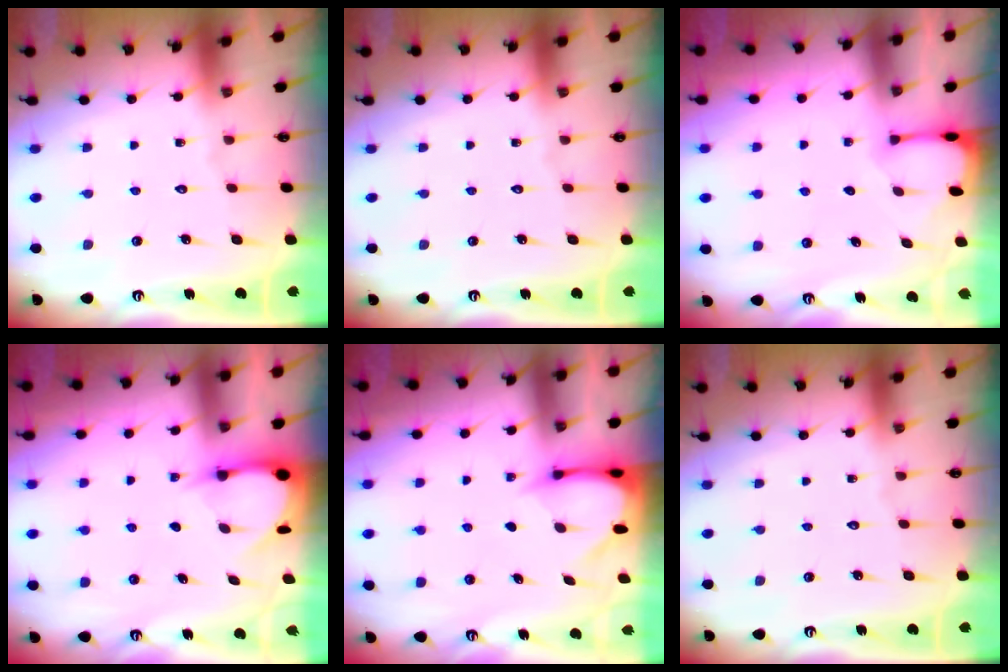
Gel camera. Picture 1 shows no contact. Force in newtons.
{"total": 0.0}
{"total": 1.2, "press": 1.2, "slide": 0.3}
{"total": 3.3, "press": 3.3, "slide": 0.3}
{"total": 3.4, "press": 3.4, "slide": 0.3}
{"total": 0.0}